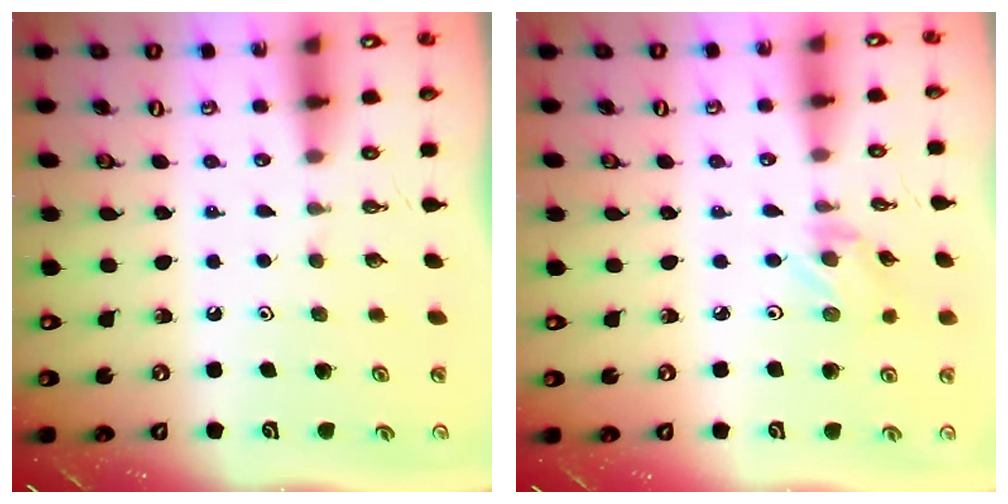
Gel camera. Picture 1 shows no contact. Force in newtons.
{"total": 1.6, "press": 1.5, "slide": 0.3}